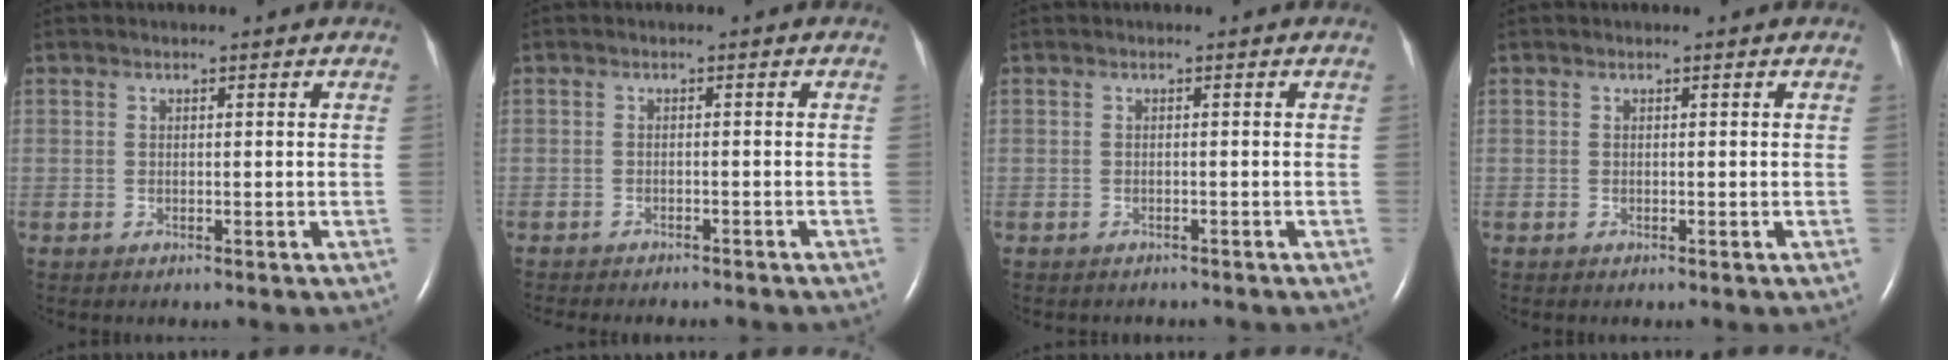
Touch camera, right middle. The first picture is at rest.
{"total": 9.9, "force": [-8.8, 2.1, 4.1], "torque": [-0.049, -0.011, -0.100]}
{"total": 1.8, "force": [-1.7, 0.7, 0.3], "torque": [-0.013, -0.002, -0.018]}
{"total": 0.0}